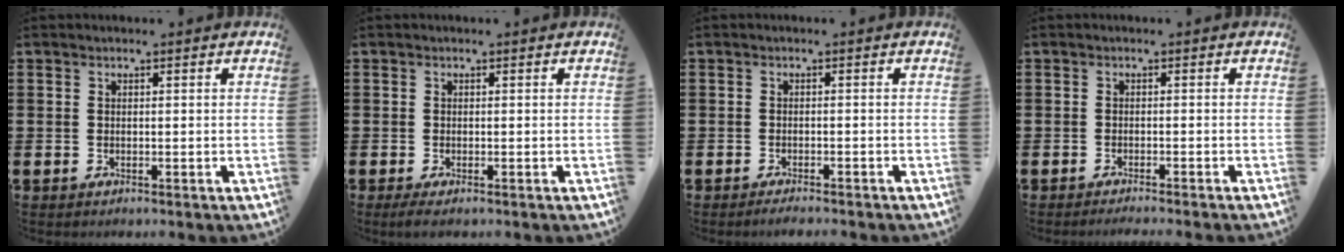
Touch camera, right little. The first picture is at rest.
{"total": 0.8, "force": [-0.3, 0.2, 0.8], "torque": [-0.014, -0.001, -0.006]}
{"total": 1.1, "force": [-1.0, 0.0, 0.5], "torque": [-0.008, -0.002, -0.019]}
{"total": 0.8, "force": [-0.8, -0.2, 0.1], "torque": [-0.001, -0.001, -0.016]}